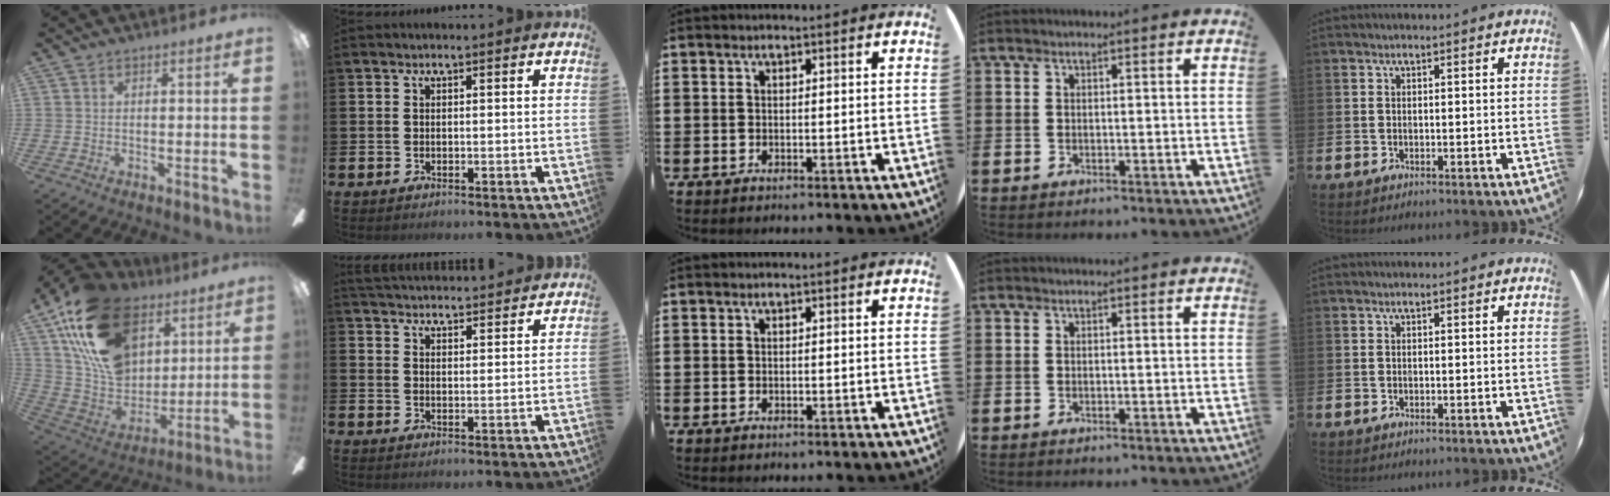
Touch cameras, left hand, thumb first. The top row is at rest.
{"thumb": {"total": 24.5, "force": [12.3, 16.1, 13.8], "torque": [-0.272, -0.047, 0.225]}, "index": {"total": 4.4, "force": [4.4, 0.3, 0.0], "torque": [-0.009, -0.031, 0.078]}}